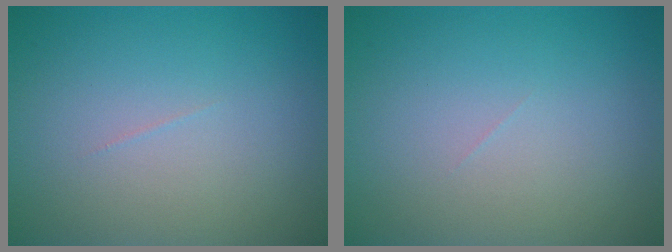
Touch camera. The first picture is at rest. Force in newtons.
{"total": 0.0}